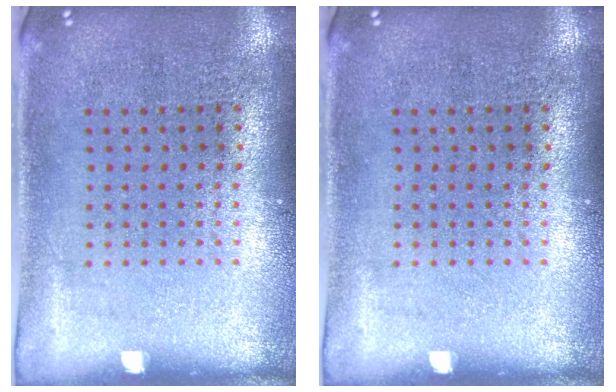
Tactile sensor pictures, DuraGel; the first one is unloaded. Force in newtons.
{"total": 0.0}